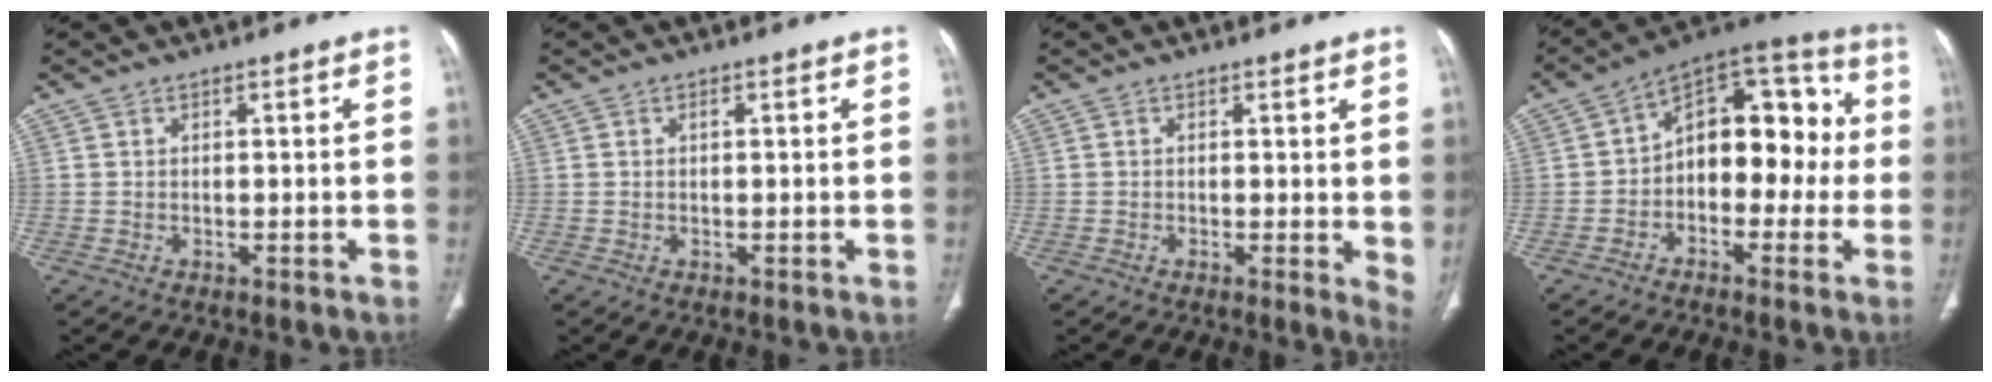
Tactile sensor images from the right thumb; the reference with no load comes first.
{"total": 0.6, "force": [0.2, 0.0, 0.5], "torque": [-0.012, -0.001, 0.005]}
{"total": 4.1, "force": [0.3, 1.3, 3.9], "torque": [-0.046, -0.011, -0.001]}
{"total": 15.6, "force": [-0.7, 9.6, 12.2], "torque": [-0.119, 0.056, -0.028]}